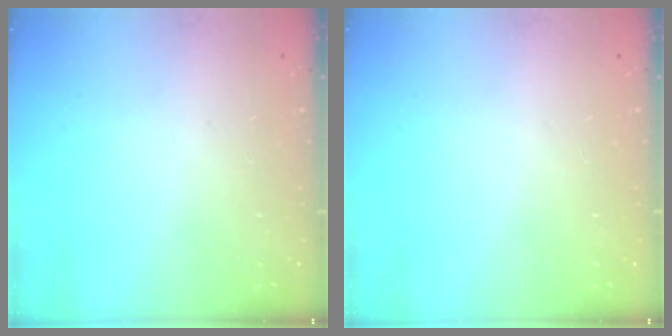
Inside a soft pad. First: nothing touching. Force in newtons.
{"total": 0.0}